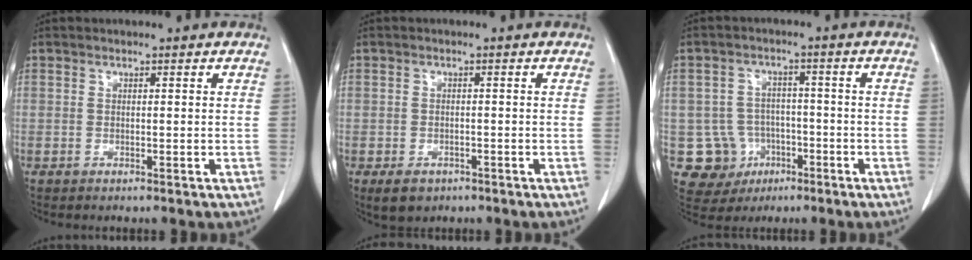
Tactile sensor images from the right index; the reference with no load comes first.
{"total": 3.4, "force": [-2.0, 2.4, 1.3], "torque": [-0.021, 0.000, -0.022]}
{"total": 8.3, "force": [-2.5, 7.8, 1.2], "torque": [-0.027, 0.013, -0.027]}